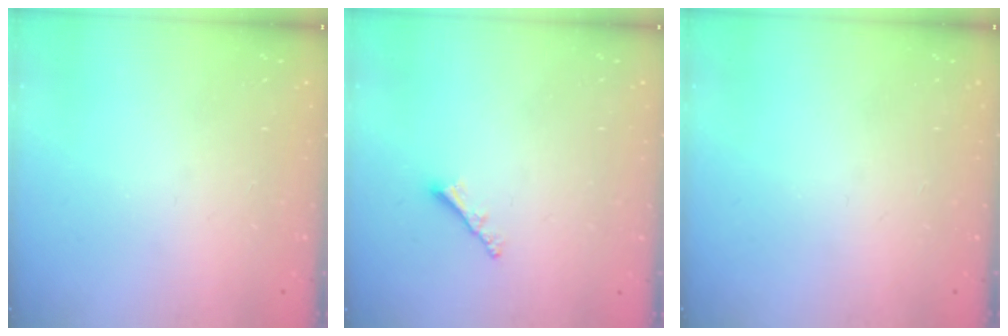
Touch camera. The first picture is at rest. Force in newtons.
{"total": 1.9, "press": 1.9, "slide": 0.5}
{"total": 0.0}